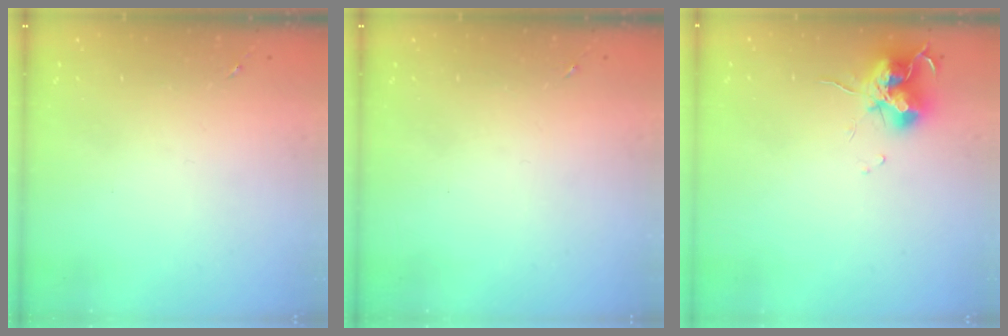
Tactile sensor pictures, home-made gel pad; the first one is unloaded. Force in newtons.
{"total": 0.0}
{"total": 12.6, "press": 12.5, "slide": 1.4}